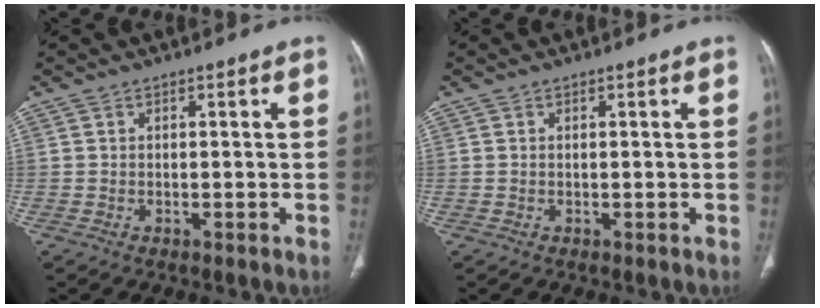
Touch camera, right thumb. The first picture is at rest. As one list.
[{"total": 0.0}]